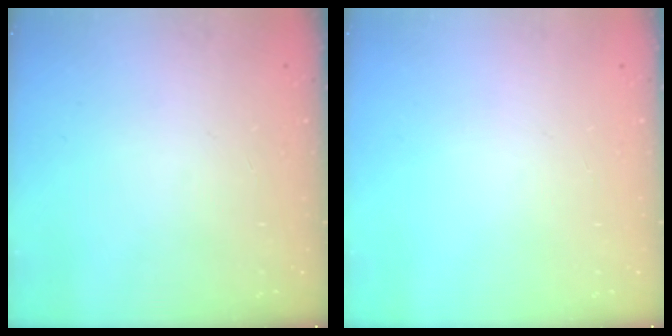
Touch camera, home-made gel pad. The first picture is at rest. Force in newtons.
{"total": 0.0}